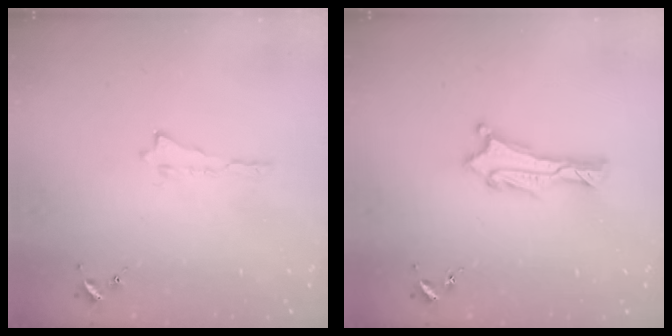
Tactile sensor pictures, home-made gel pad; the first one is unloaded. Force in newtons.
{"total": 0.9, "press": 0.8, "slide": 0.1}